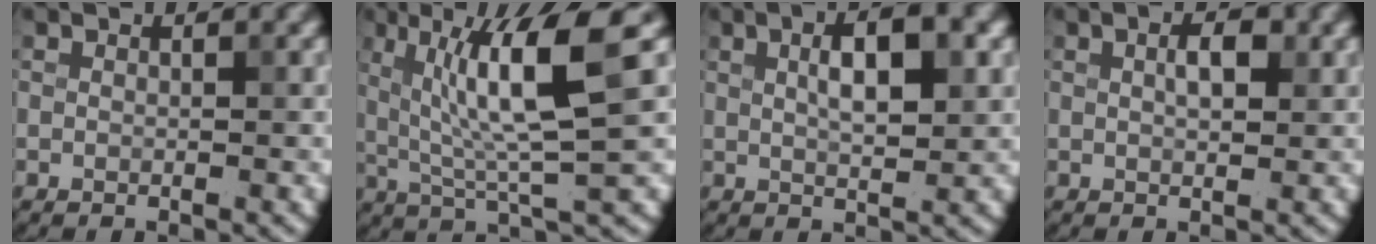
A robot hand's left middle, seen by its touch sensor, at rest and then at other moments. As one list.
[{"total": 8.7, "force": [2.2, 1.6, 8.3], "torque": [-0.137, 0.002, 0.038]}, {"total": 4.9, "force": [1.4, 1.6, 4.4], "torque": [-0.076, 0.008, 0.023]}, {"total": 2.2, "force": [0.6, 0.9, 1.9], "torque": [-0.034, 0.004, 0.010]}]